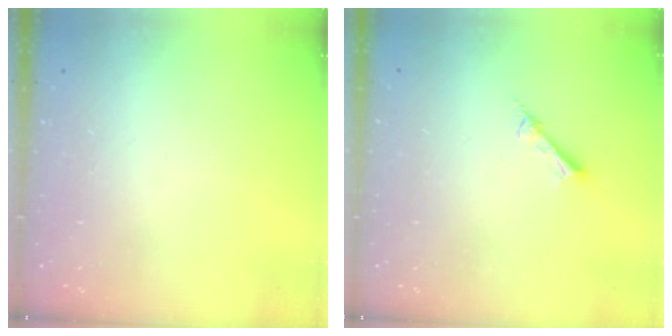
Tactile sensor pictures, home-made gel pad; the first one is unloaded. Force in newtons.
{"total": 2.8, "press": 2.7, "slide": 0.4}